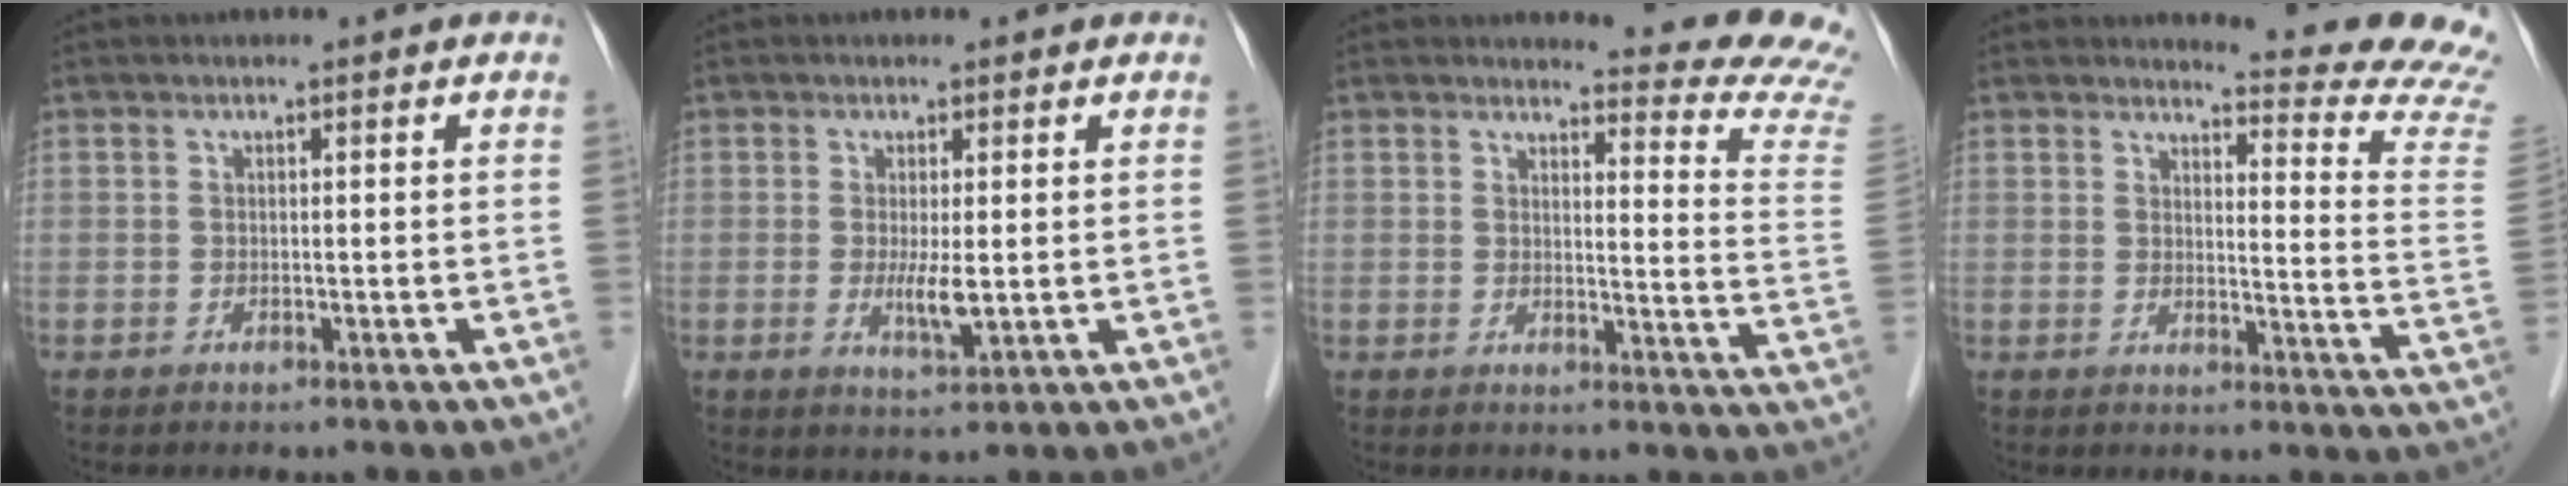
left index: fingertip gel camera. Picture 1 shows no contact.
{"total": 3.5, "force": [-0.1, 0.4, 3.5], "torque": [-0.068, -0.009, 0.004]}
{"total": 13.4, "force": [13.2, -0.4, 2.0], "torque": [-0.008, -0.135, 0.115]}
{"total": 14.0, "force": [13.6, -0.7, 3.0], "torque": [-0.030, -0.134, 0.127]}